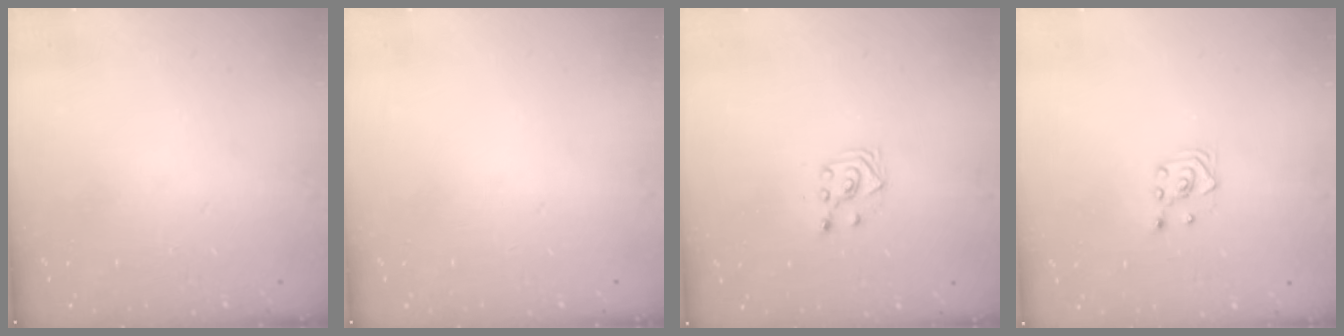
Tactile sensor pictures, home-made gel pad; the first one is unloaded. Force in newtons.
{"total": 0.0}
{"total": 3.4, "press": 3.3, "slide": 0.9}
{"total": 3.0, "press": 2.6, "slide": 1.5}